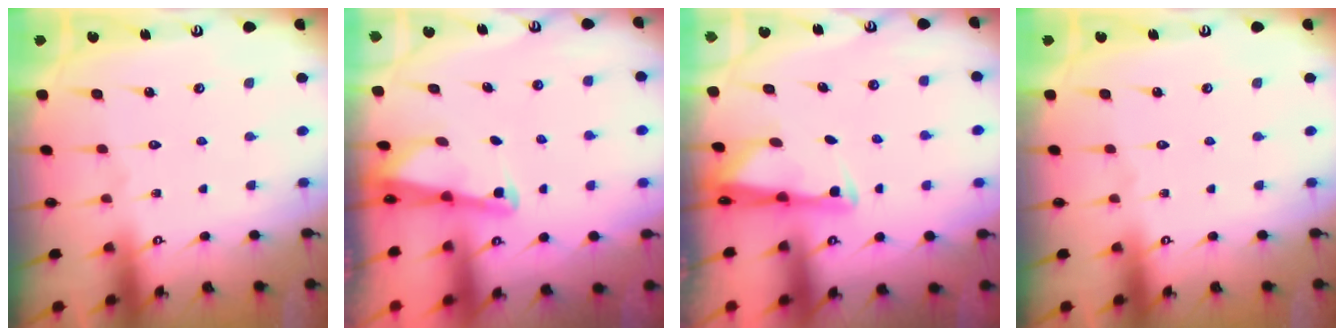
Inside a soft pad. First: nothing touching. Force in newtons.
{"total": 2.2, "press": 2.2, "slide": 0.3}
{"total": 2.7, "press": 2.7, "slide": 0.4}
{"total": 0.0}